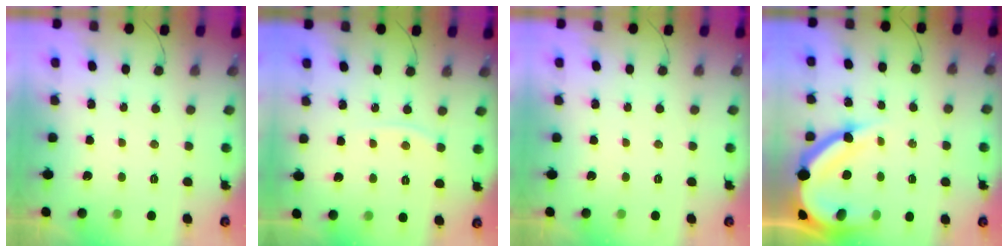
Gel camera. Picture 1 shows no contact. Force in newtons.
{"total": 4.3, "press": 4.3, "slide": 0.5}
{"total": 0.0}
{"total": 16.9, "press": 16.8, "slide": 1.7}